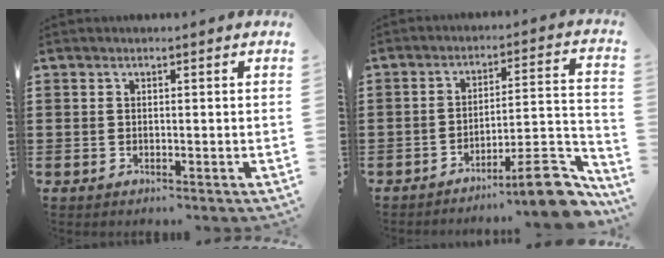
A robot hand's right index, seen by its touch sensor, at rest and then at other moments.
{"total": 10.3, "force": [-7.8, 1.4, 6.6], "torque": [-0.094, 0.021, -0.140]}